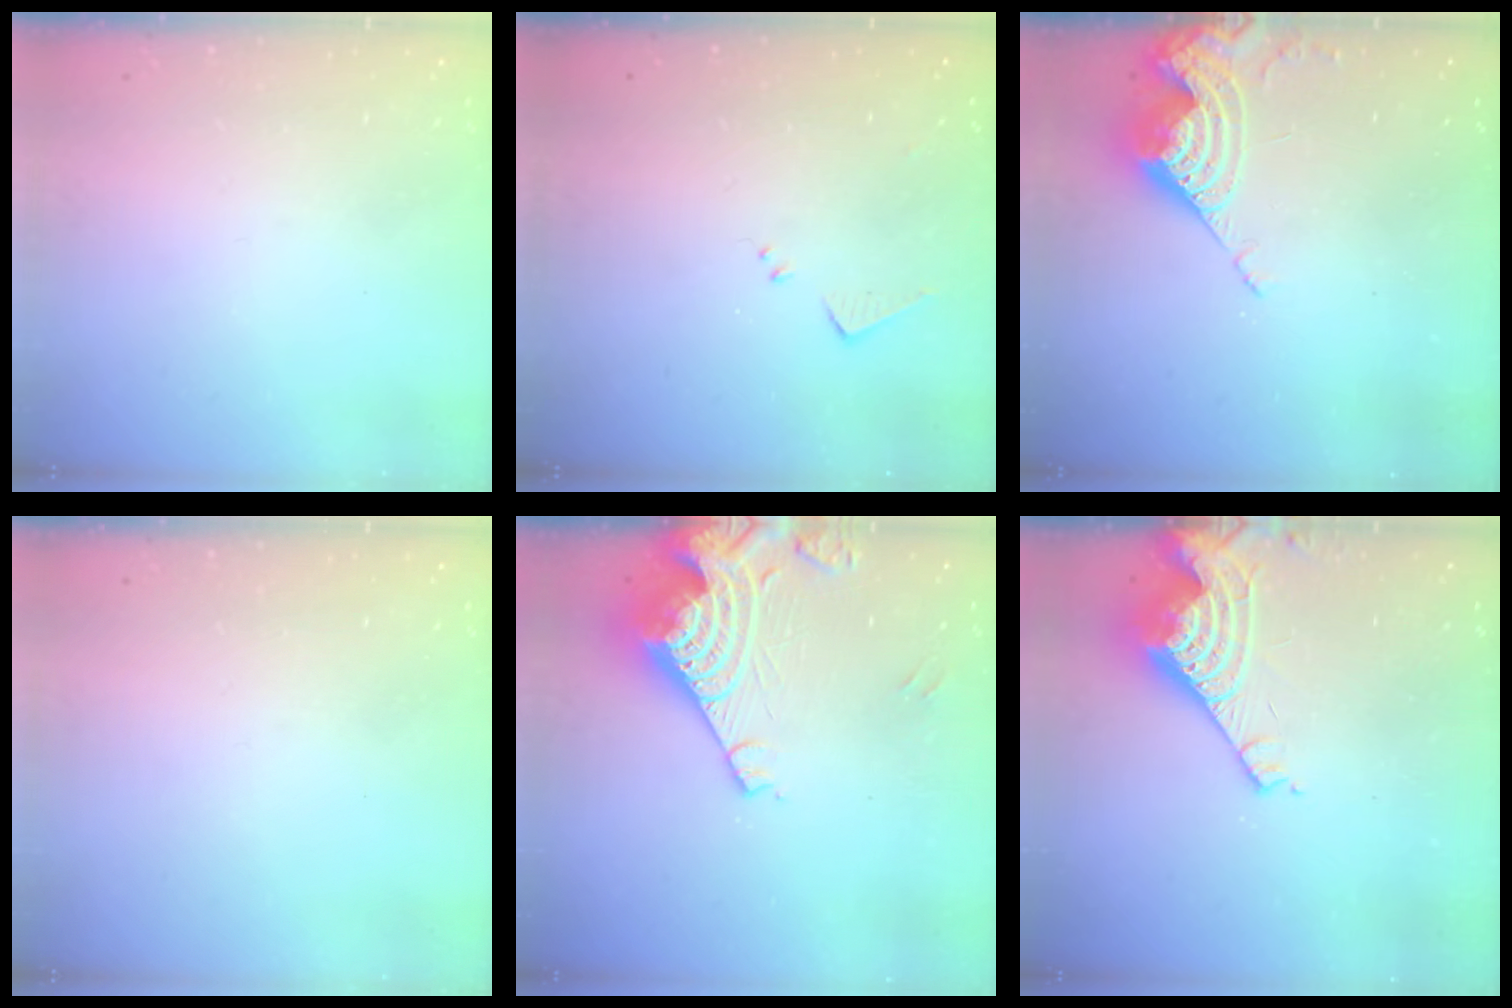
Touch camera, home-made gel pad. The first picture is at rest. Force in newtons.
{"total": 5.9, "press": 5.8, "slide": 0.7}
{"total": 8.9, "press": 8.9, "slide": 0.9}
{"total": 0.0}
{"total": 13.3, "press": 13.2, "slide": 1.5}
{"total": 8.0, "press": 8.0, "slide": 0.7}